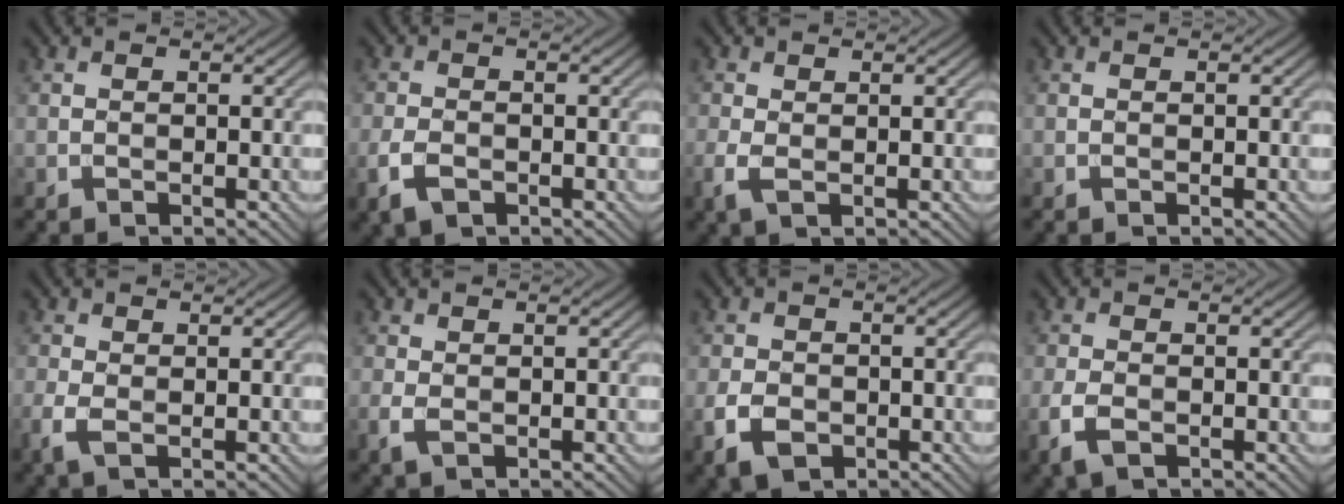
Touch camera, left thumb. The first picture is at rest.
{"total": 3.2, "force": [-1.6, 1.8, 2.1], "torque": [-0.054, -0.007, -0.035]}
{"total": 2.1, "force": [-0.2, 1.2, 1.8], "torque": [-0.055, -0.003, -0.007]}
{"total": 0.0}
{"total": 2.4, "force": [-0.5, 1.3, 1.9], "torque": [-0.061, -0.005, -0.013]}
{"total": 2.0, "force": [-0.3, 1.3, 1.5], "torque": [-0.044, -0.004, -0.006]}
{"total": 4.0, "force": [-1.5, 2.8, 2.4], "torque": [-0.058, -0.011, -0.034]}
{"total": 3.3, "force": [-1.3, 1.8, 2.4], "torque": [-0.064, -0.006, -0.030]}